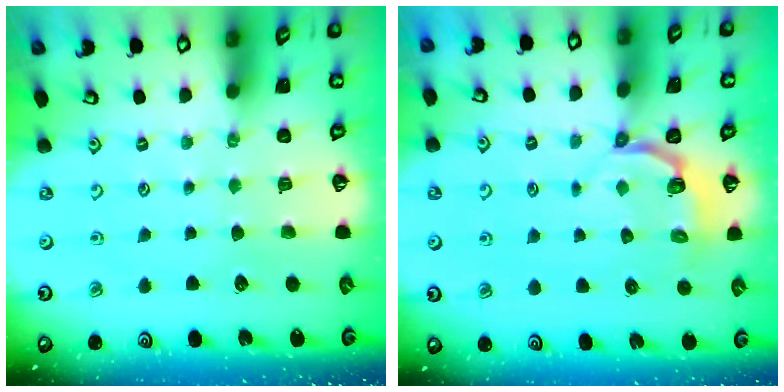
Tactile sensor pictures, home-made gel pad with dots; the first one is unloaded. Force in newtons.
{"total": 4.7, "press": 4.2, "slide": 2.3}